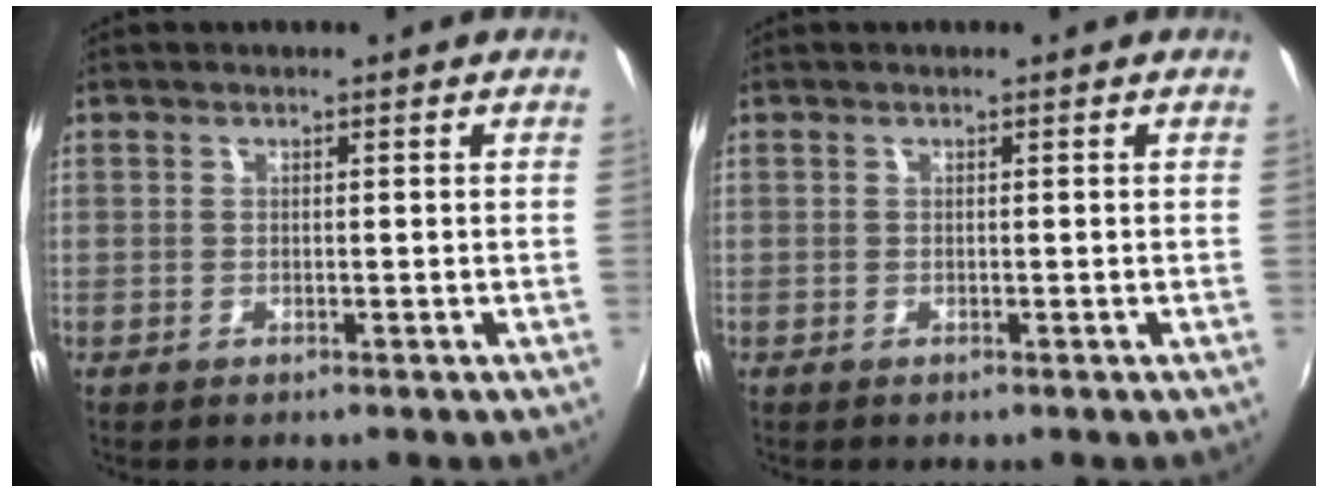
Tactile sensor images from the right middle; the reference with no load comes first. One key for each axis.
{"total": 0.0}